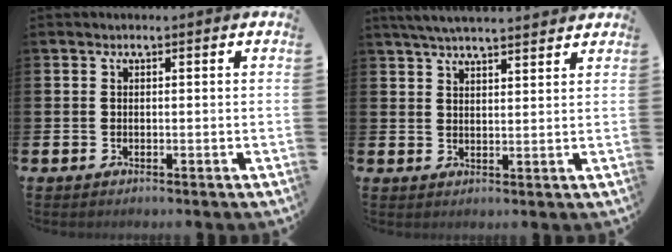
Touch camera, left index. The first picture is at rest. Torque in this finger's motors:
{"motor_torque": [1.03, -1.11, 0.42, 0.11]}